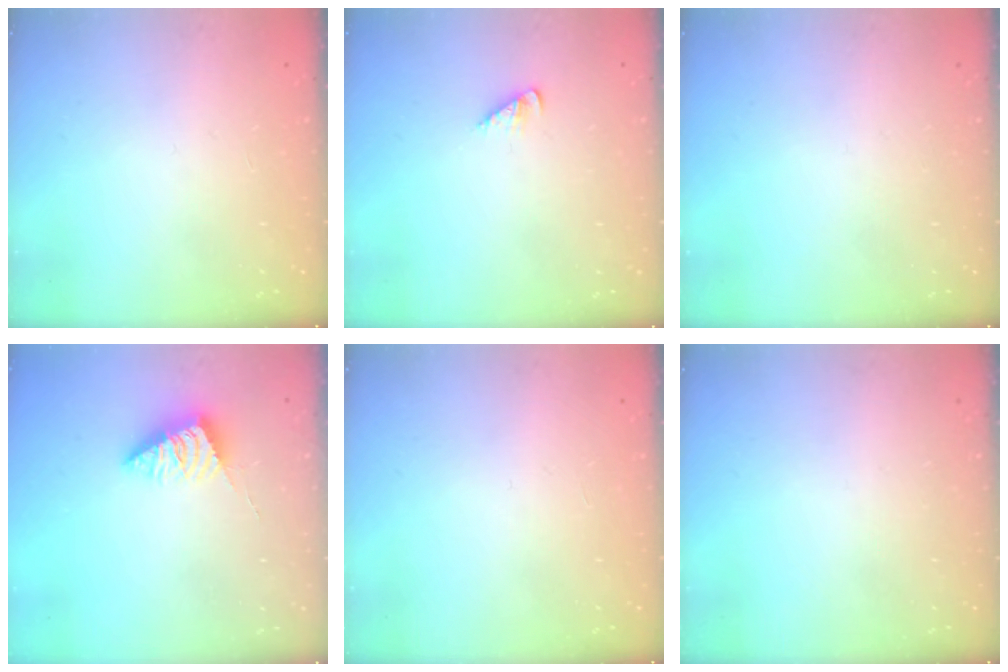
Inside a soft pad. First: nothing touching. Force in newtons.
{"total": 1.6, "press": 1.6, "slide": 0.3}
{"total": 0.0}
{"total": 3.8, "press": 3.8, "slide": 0.5}
{"total": 0.0}
{"total": 0.0}